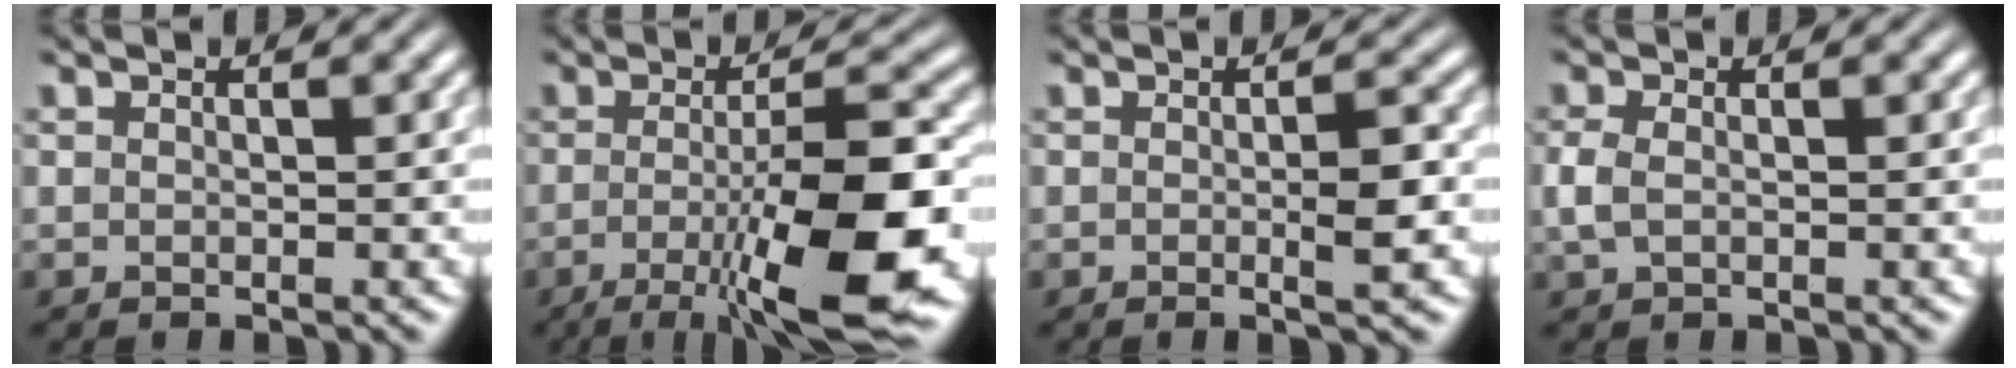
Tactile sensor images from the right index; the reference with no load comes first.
{"total": 11.0, "force": [-3.9, 2.6, 10.0], "torque": [-0.145, -0.016, -0.049]}
{"total": 2.1, "force": [-0.5, 0.2, 2.0], "torque": [-0.029, 0.002, -0.014]}
{"total": 1.8, "force": [-0.1, 1.2, 1.4], "torque": [-0.045, -0.009, 0.006]}